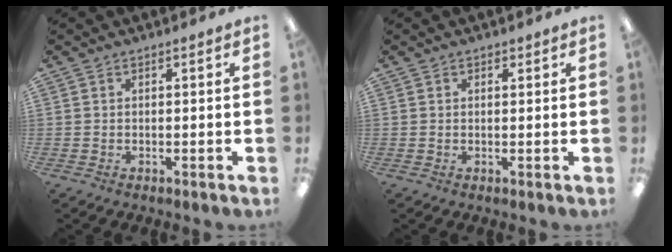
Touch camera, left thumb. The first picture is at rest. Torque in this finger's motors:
{"motor_torque": [-0.10, -0.04, -0.01, -0.16, -0.01]}